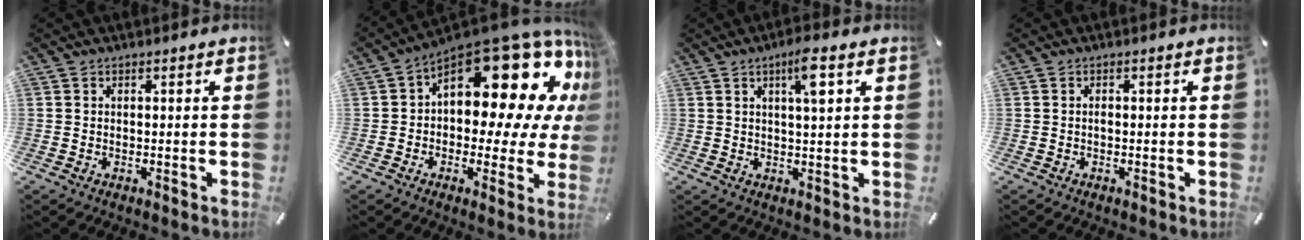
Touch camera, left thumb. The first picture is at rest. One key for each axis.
{"total": 21.5, "fx": 9.7, "fy": 11.2, "fz": 15.5, "tx": -0.198, "ty": -0.085, "tz": 0.165}
{"total": 6.0, "fx": 2.4, "fy": 0.9, "fz": 5.4, "tx": -0.095, "ty": -0.003, "tz": 0.035}
{"total": 0.6, "fx": -0.2, "fy": 0.3, "fz": 0.5, "tx": -0.012, "ty": -0.002, "tz": -0.003}